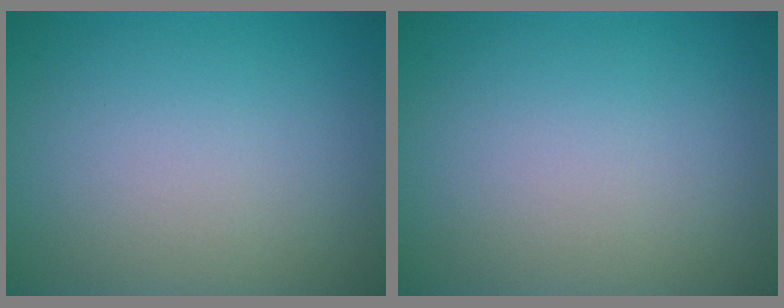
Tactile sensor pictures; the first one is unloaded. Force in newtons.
{"total": 0.0}